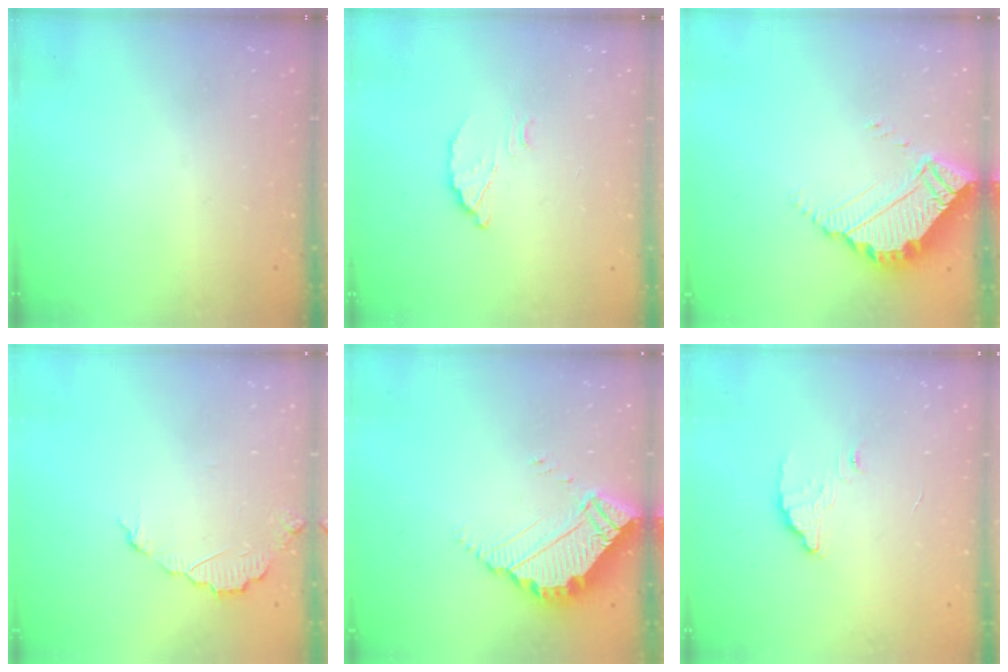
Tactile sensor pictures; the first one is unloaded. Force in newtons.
{"total": 3.7, "press": 3.7, "slide": 0.2}
{"total": 6.7, "press": 6.6, "slide": 0.4}
{"total": 5.0, "press": 5.0, "slide": 0.5}
{"total": 6.7, "press": 6.6, "slide": 0.4}
{"total": 2.6, "press": 2.6, "slide": 0.1}